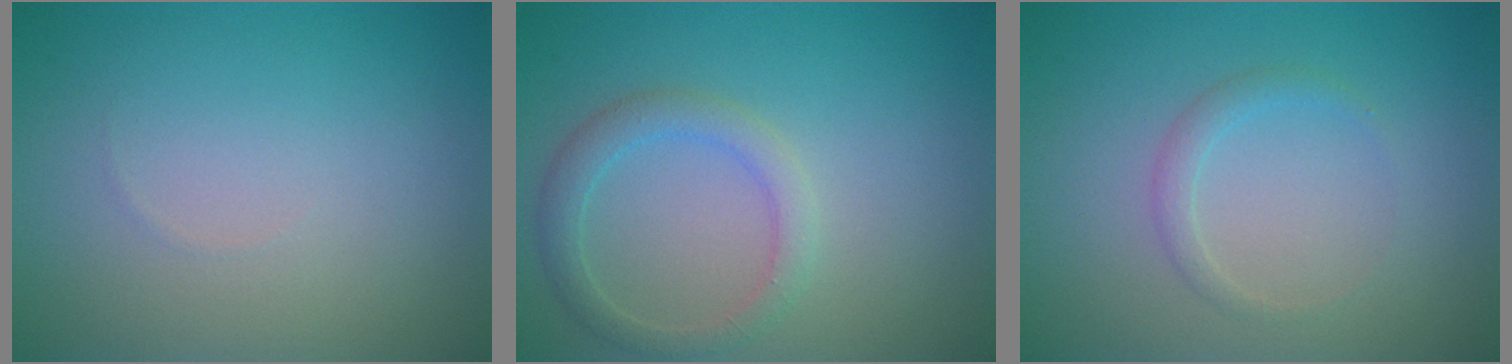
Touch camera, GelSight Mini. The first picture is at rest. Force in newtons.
{"total": 2.5, "press": 2.5, "slide": 0.2}
{"total": 1.3, "press": 1.3, "slide": 0.0}